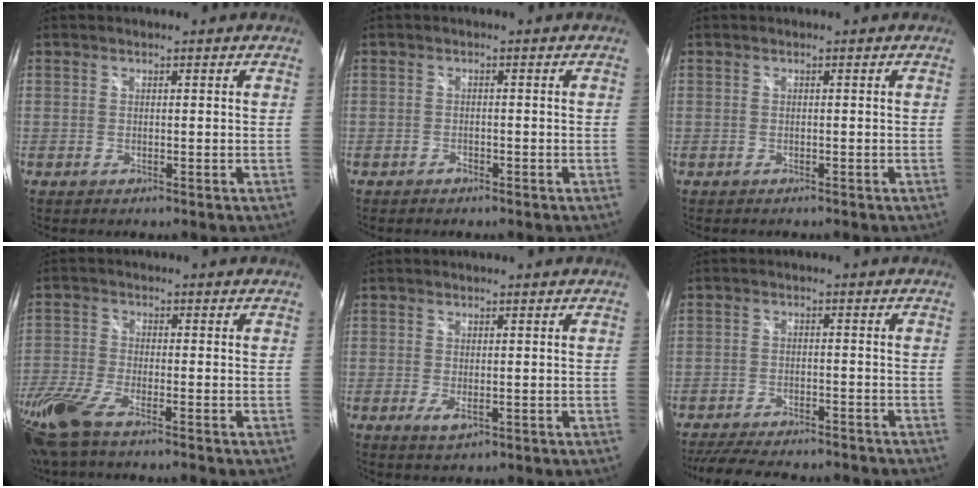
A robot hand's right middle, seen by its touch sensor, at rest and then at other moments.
{"total": 1.2, "force": [-1.0, 0.6, 0.2], "torque": [-0.007, 0.000, -0.018]}
{"total": 0.5, "force": [-0.5, 0.2, 0.1], "torque": [-0.002, -0.002, -0.009]}
{"total": 11.9, "force": [-8.5, 2.6, 7.9], "torque": [-0.192, -0.045, -0.171]}
{"total": 2.4, "force": [-0.6, 1.0, 2.1], "torque": [-0.038, -0.008, -0.007]}
{"total": 14.2, "force": [-12.4, 3.3, 6.3], "torque": [-0.131, -0.026, -0.182]}